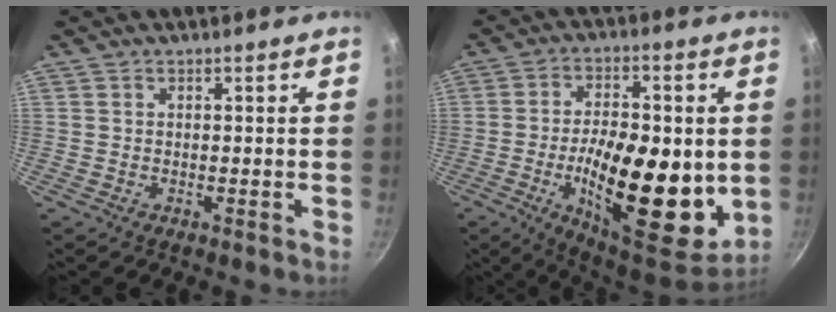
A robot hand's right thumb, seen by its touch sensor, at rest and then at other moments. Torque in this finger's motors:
{"motor_torque": [1.04, 3.97, 2.02, 0.01, 0.52]}